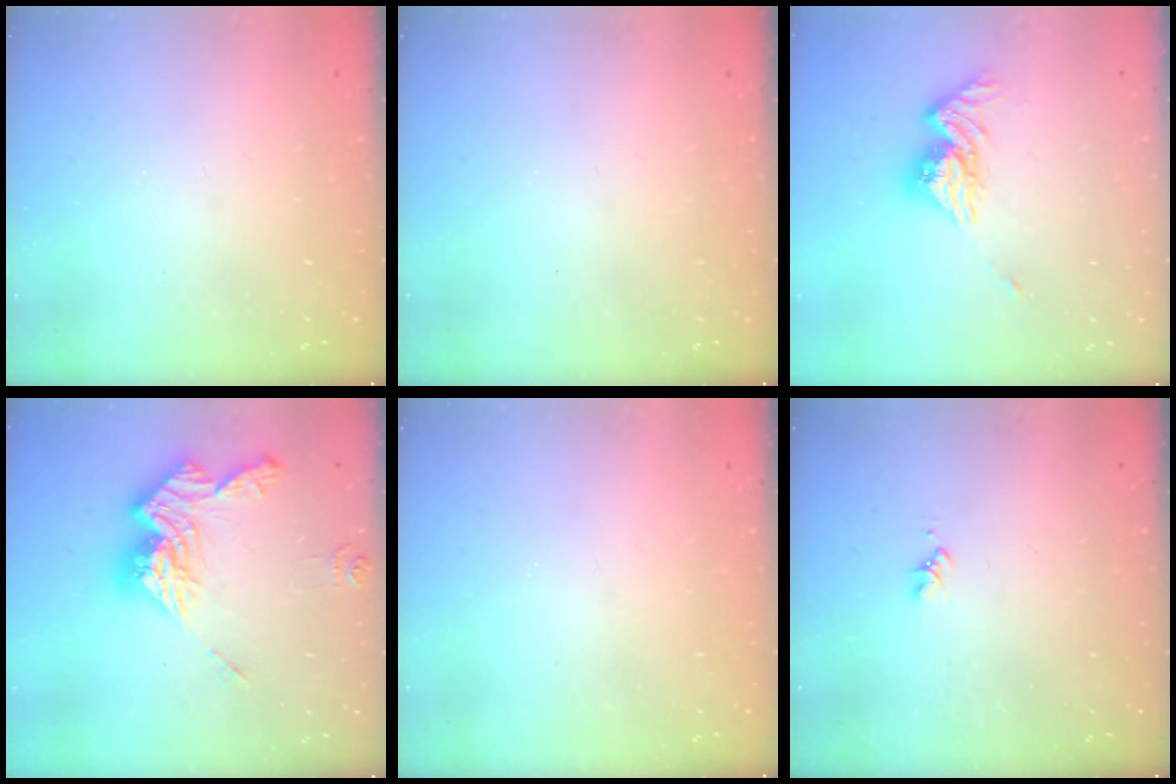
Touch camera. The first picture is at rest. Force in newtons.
{"total": 0.0}
{"total": 12.5, "press": 12.5, "slide": 1.3}
{"total": 17.1, "press": 17.0, "slide": 0.9}
{"total": 0.0}
{"total": 1.7, "press": 1.7, "slide": 0.3}